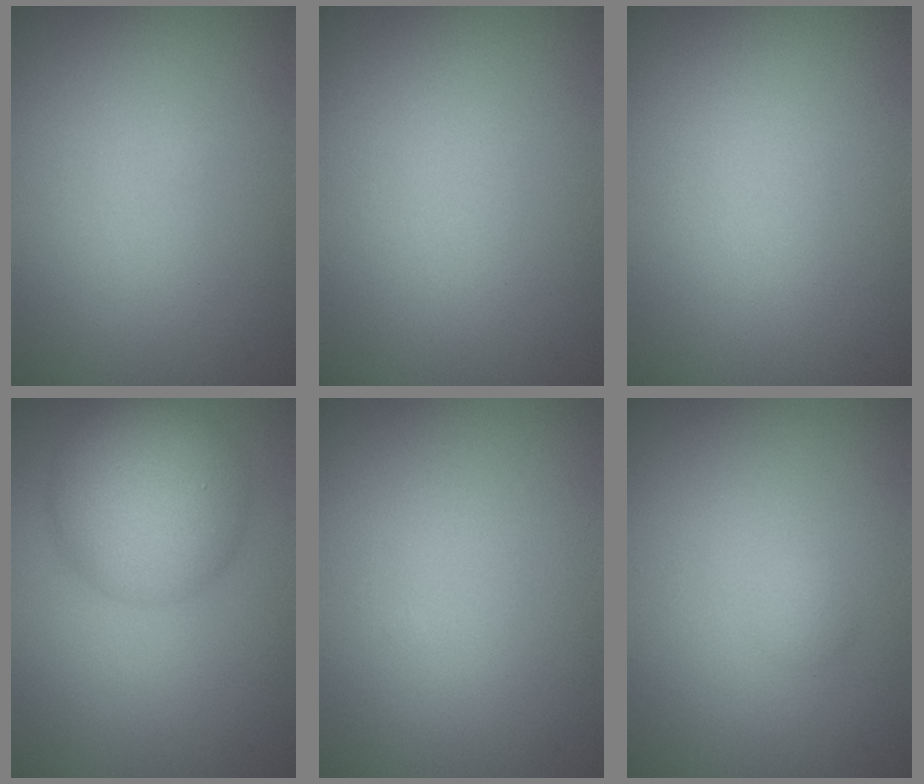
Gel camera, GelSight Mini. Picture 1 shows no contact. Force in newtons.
{"total": 0.0}
{"total": 0.0}
{"total": 7.8, "press": 7.8, "slide": 0.2}
{"total": 0.0}
{"total": 0.8, "press": 0.8, "slide": 0.0}